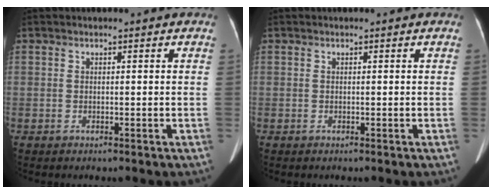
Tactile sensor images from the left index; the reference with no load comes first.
{"total": 0.0}